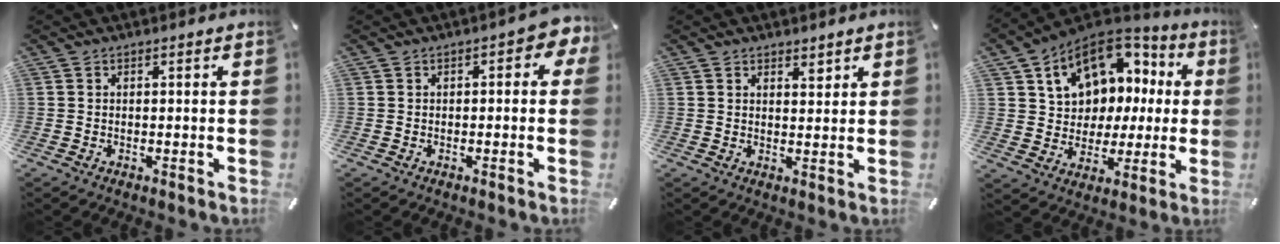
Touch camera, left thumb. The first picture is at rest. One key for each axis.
{"total": 3.6, "fx": 0.1, "fy": 1.9, "fz": 3.1, "tx": -0.041, "ty": 0.005, "tz": -0.003}
{"total": 2.2, "fx": 1.9, "fy": 1.0, "fz": 0.5, "tx": 0.004, "ty": -0.013, "tz": 0.032}
{"total": 14.3, "fx": 6.3, "fy": 11.2, "fz": 6.2, "tx": -0.111, "ty": -0.036, "tz": 0.120}